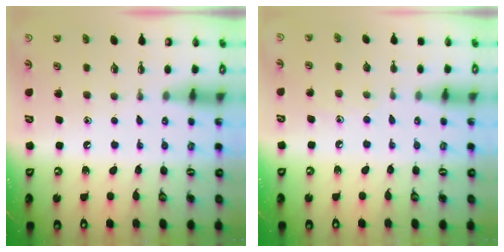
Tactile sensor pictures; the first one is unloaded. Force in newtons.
{"total": 5.3, "press": 5.3, "slide": 0.5}